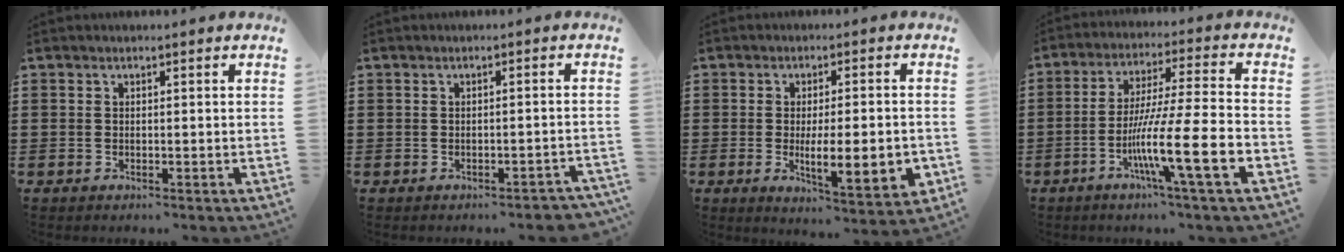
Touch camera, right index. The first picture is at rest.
{"total": 1.2, "force": [-1.1, 0.2, 0.4], "torque": [-0.011, -0.001, -0.022]}
{"total": 8.5, "force": [-1.6, 2.3, 8.0], "torque": [-0.124, -0.012, -0.024]}
{"total": 13.5, "force": [-5.4, 0.7, 12.4], "torque": [-0.231, -0.003, -0.102]}